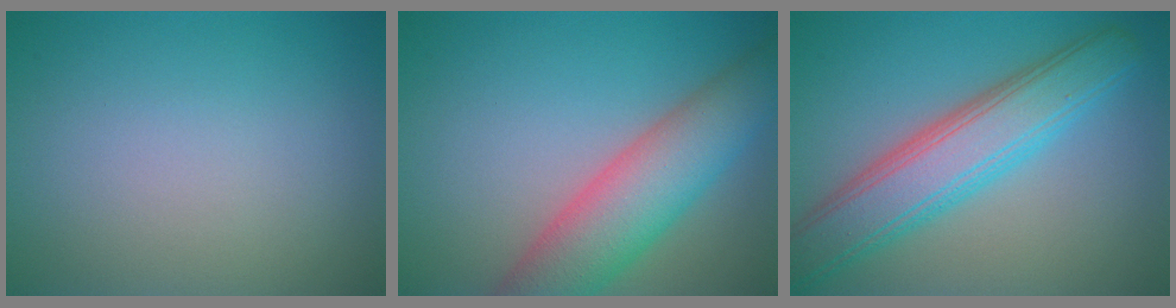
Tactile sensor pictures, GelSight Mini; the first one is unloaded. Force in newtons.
{"total": 7.6, "press": 7.5, "slide": 0.7}
{"total": 7.2, "press": 7.2, "slide": 0.1}